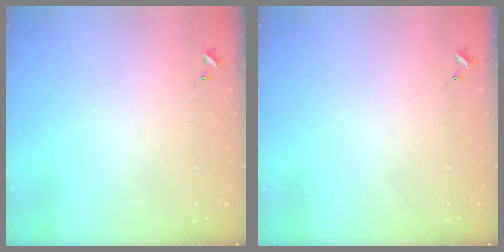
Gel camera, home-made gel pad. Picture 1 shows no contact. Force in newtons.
{"total": 0.0}